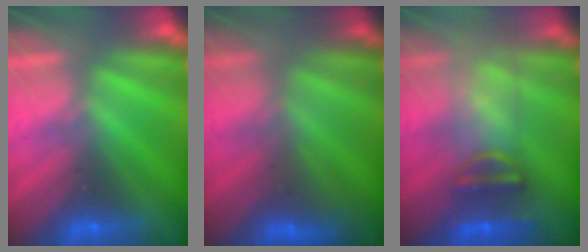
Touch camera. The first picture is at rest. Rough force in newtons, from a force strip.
{"total": 3.1}
{"total": 7.5}